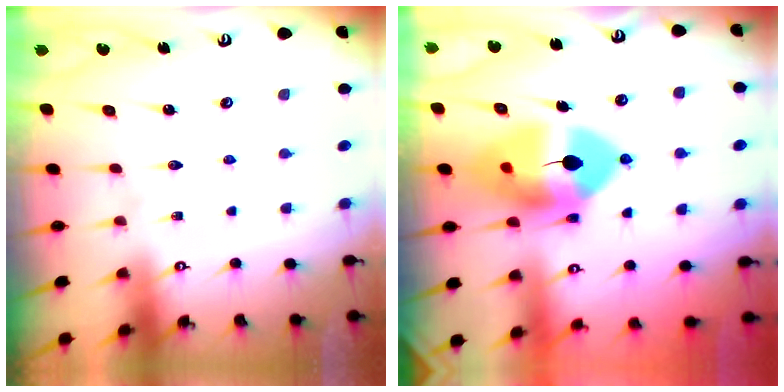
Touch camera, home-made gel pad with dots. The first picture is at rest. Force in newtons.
{"total": 13.7, "press": 13.5, "slide": 2.2}